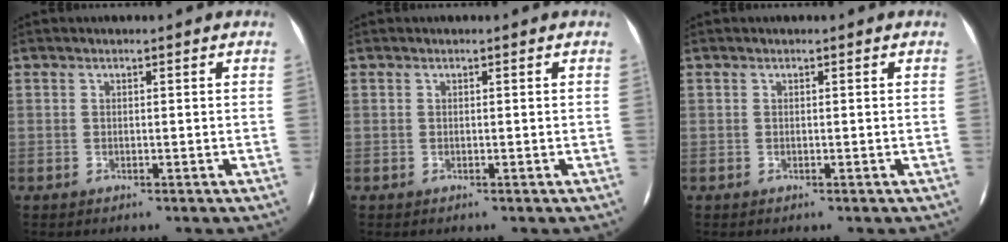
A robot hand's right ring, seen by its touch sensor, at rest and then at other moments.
{"total": 0.0}
{"total": 0.0}